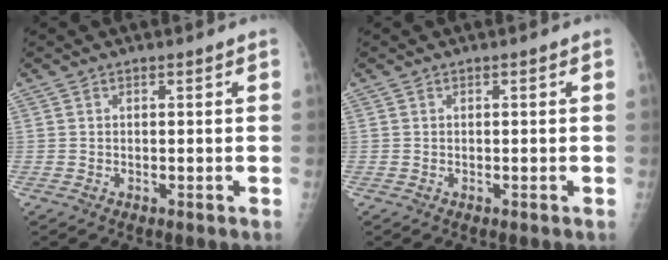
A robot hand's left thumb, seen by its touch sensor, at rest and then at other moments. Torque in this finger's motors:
{"motor_torque": [0.02, 0.02, -0.07, -0.12, 0.00]}